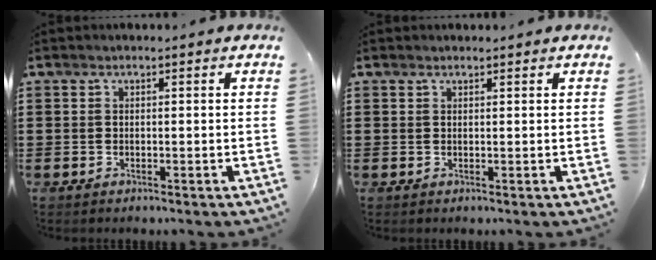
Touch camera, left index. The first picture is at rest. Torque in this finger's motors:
{"motor_torque": [-0.17, 0.49, -0.03, 0.00]}